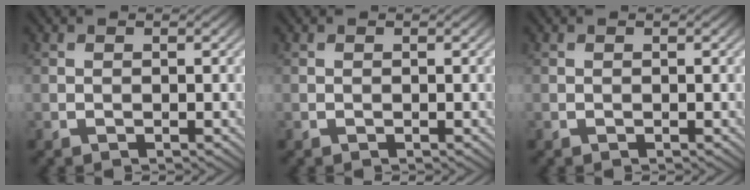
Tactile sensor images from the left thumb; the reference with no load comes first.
{"total": 0.0}
{"total": 0.0}